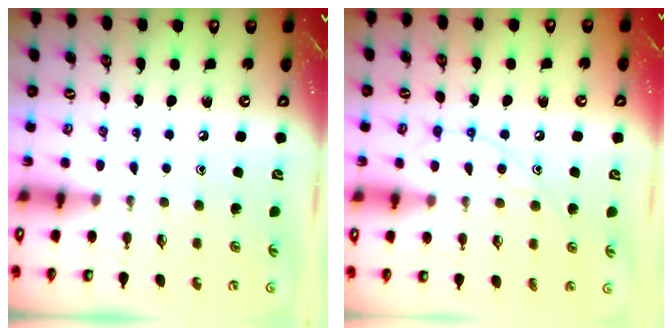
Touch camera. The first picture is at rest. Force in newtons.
{"total": 8.2, "press": 8.2, "slide": 0.7}